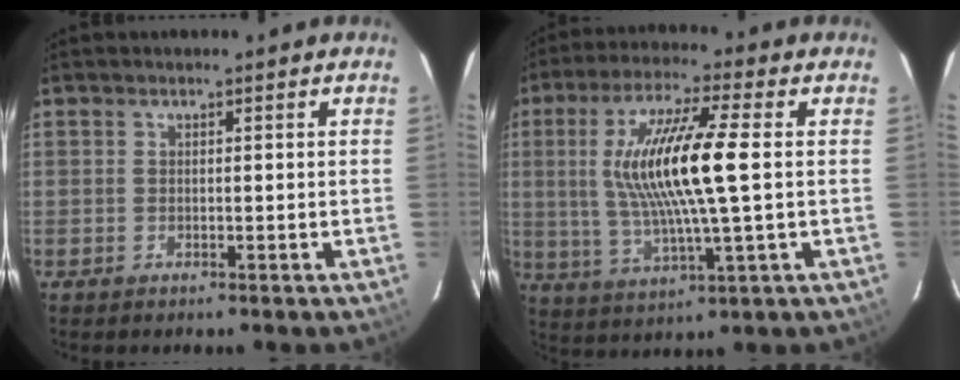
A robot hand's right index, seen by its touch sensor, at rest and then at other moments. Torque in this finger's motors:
{"motor_torque": [0.73, 0.03, 1.05, 0.21]}